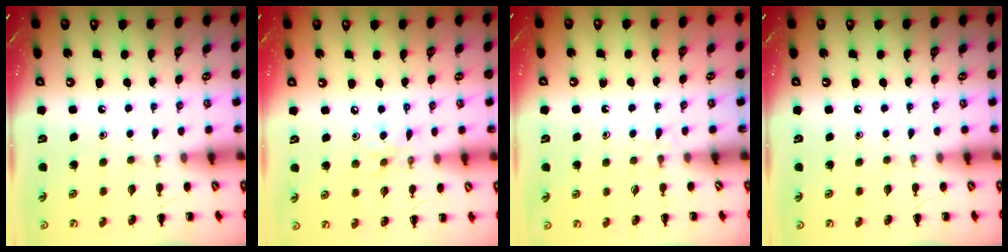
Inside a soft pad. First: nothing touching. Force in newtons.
{"total": 3.9, "press": 3.8, "slide": 0.8}
{"total": 2.9, "press": 2.6, "slide": 1.3}
{"total": 0.0}